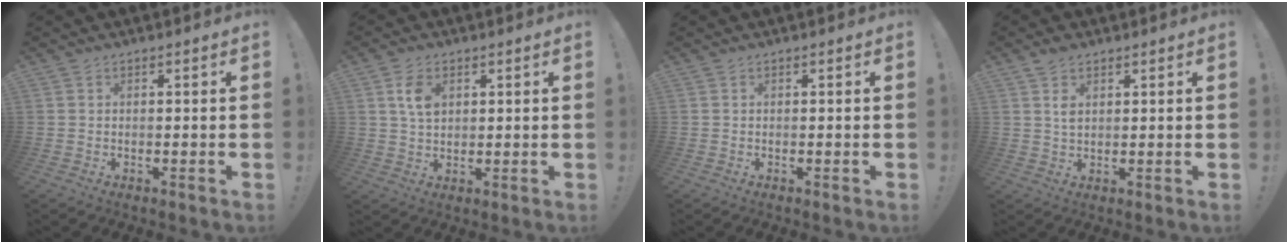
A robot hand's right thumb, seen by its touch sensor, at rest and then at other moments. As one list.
[{"total": 6.7, "force": [2.6, 4.4, 4.3], "torque": [-0.067, -0.003, 0.048]}, {"total": 0.0}, {"total": 3.6, "force": [1.9, 2.0, 2.3], "torque": [-0.033, -0.010, 0.033]}]